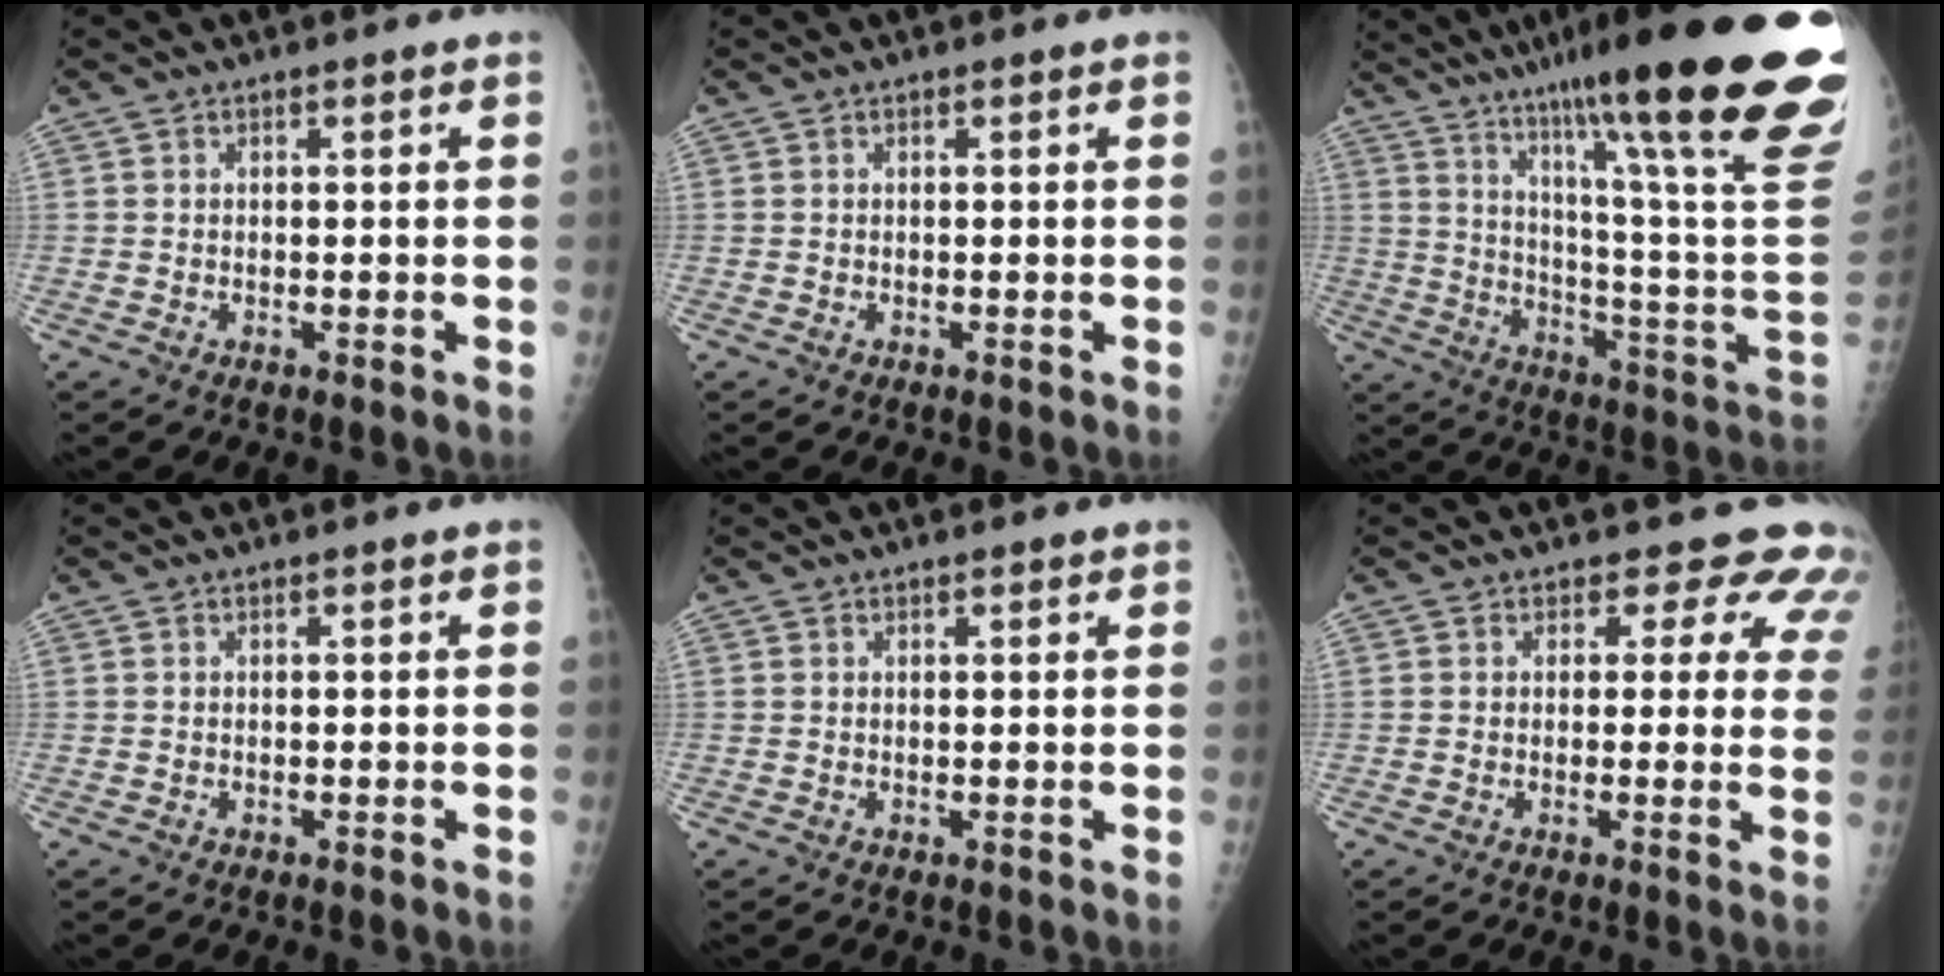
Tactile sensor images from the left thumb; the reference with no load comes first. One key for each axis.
{"total": 0.0}
{"total": 35.0, "fx": 22.3, "fy": 4.0, "fz": 26.7, "tx": -0.296, "ty": -0.084, "tz": 0.327}
{"total": 0.0}
{"total": 1.0, "fx": 0.7, "fy": 0.4, "fz": 0.6, "tx": -0.005, "ty": -0.002, "tz": 0.008}
{"total": 8.4, "fx": 6.9, "fy": 4.4, "fz": 1.8, "tx": 0.031, "ty": -0.029, "tz": 0.052}